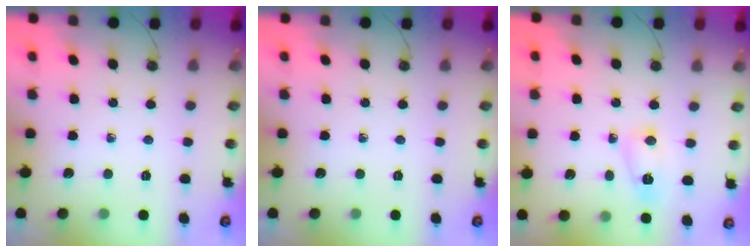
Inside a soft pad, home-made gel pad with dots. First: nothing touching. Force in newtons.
{"total": 0.0}
{"total": 3.6, "press": 3.6, "slide": 0.5}